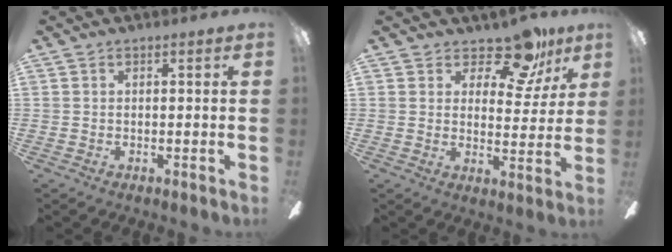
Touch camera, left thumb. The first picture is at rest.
{"total": 14.5, "force": [11.0, 6.1, 7.1], "torque": [-0.097, -0.072, 0.191]}